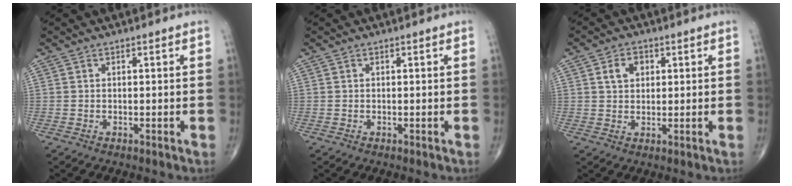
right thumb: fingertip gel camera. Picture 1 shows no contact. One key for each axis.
{"total": 0.0}
{"total": 4.3, "fx": 1.4, "fy": 3.2, "fz": 2.5, "tx": -0.031, "ty": 0.001, "tz": 0.024}